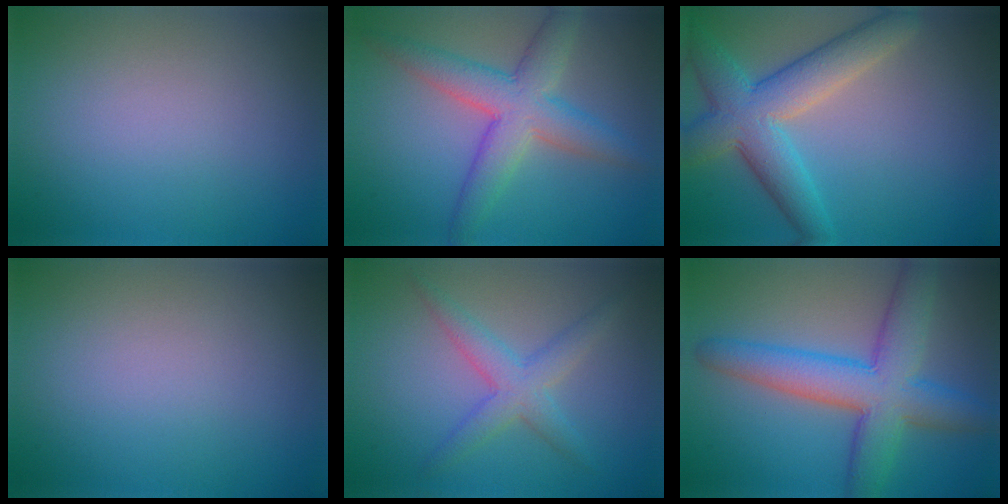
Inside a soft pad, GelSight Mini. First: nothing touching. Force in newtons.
{"total": 5.8, "press": 5.8, "slide": 0.1}
{"total": 6.7, "press": 6.7, "slide": 0.2}
{"total": 0.0}
{"total": 2.3, "press": 2.3, "slide": 0.1}
{"total": 7.6, "press": 7.6, "slide": 0.1}